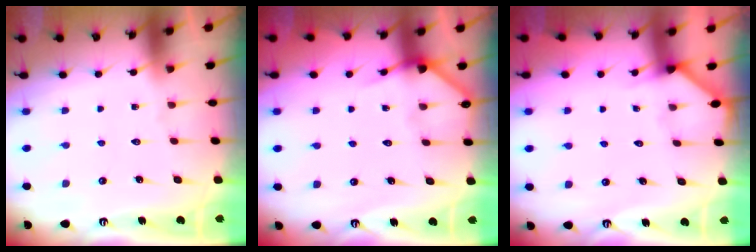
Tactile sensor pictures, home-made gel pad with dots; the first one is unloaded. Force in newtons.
{"total": 4.5, "press": 4.5, "slide": 0.3}
{"total": 1.4, "press": 1.4, "slide": 0.1}